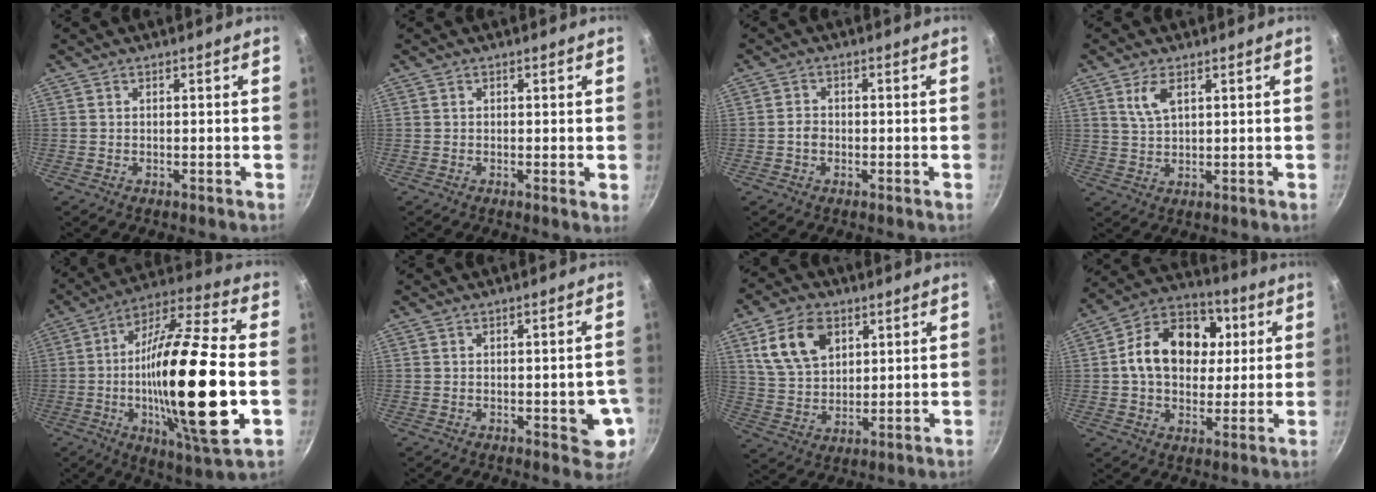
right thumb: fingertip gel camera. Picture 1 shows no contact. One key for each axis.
{"total": 1.0, "fx": 0.2, "fy": 0.3, "fz": 0.9, "tx": -0.012, "ty": -0.003, "tz": -0.001}
{"total": 2.2, "fx": -0.6, "fy": 1.8, "fz": 1.1, "tx": -0.012, "ty": 0.014, "tz": -0.011}
{"total": 4.6, "fx": 2.2, "fy": 2.1, "fz": 3.5, "tx": -0.063, "ty": -0.008, "tz": 0.047}
{"total": 28.1, "fx": -4.1, "fy": 6.6, "fz": 27.0, "tx": -0.466, "ty": 0.012, "tz": -0.072}
{"total": 6.6, "fx": -1.3, "fy": 2.9, "fz": 5.8, "tx": -0.045, "ty": 0.000, "tz": -0.014}
{"total": 12.3, "fx": 5.0, "fy": 8.2, "fz": 7.7, "tx": -0.118, "ty": -0.011, "tz": 0.100}
{"total": 17.5, "fx": 2.8, "fy": 13.1, "fz": 11.2, "tx": -0.155, "ty": 0.020, "tz": 0.030}